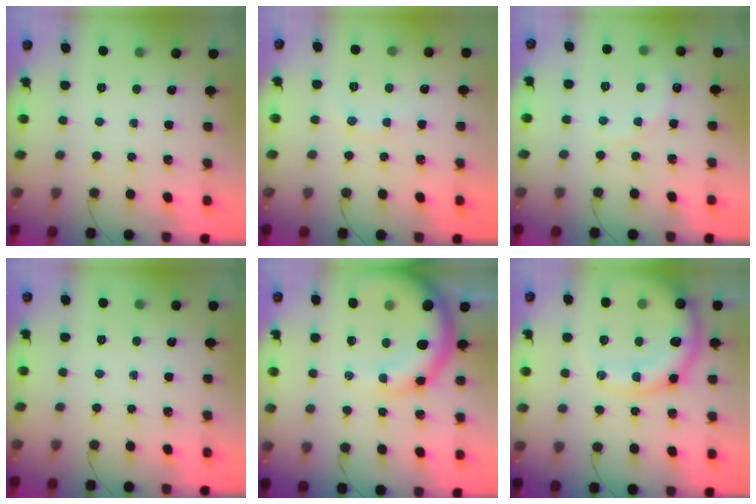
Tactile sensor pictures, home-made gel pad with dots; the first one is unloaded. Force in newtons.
{"total": 4.8, "press": 4.7, "slide": 1.3}
{"total": 7.9, "press": 7.7, "slide": 1.6}
{"total": 0.0}
{"total": 11.0, "press": 10.6, "slide": 2.9}
{"total": 16.2, "press": 15.6, "slide": 4.3}